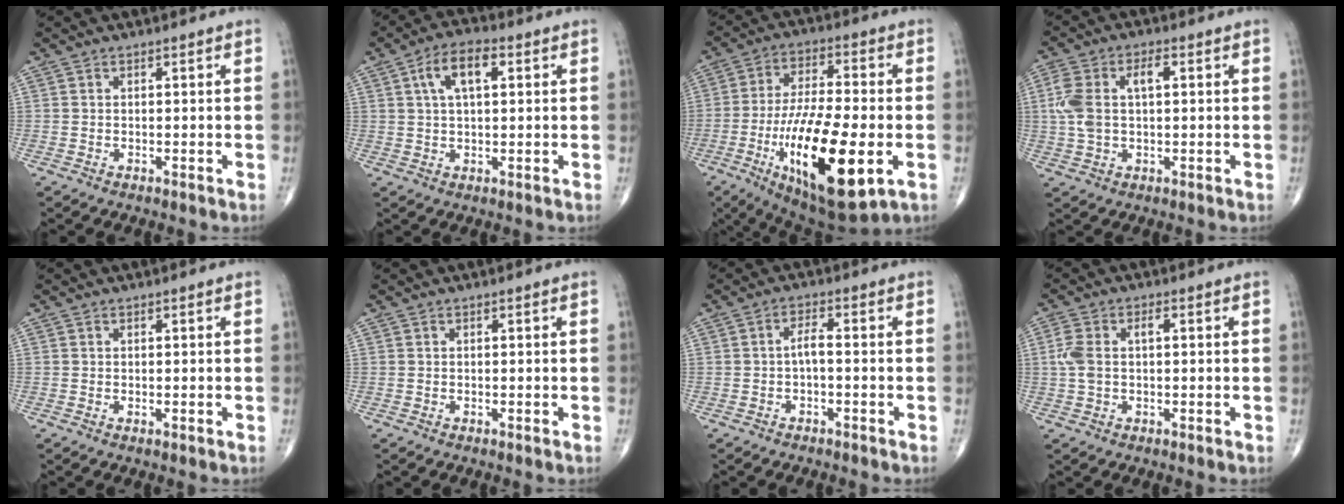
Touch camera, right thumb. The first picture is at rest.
{"total": 7.9, "force": [2.5, 3.7, 6.5], "torque": [-0.116, 0.011, 0.041]}
{"total": 22.9, "force": [-6.7, 7.4, 20.6], "torque": [-0.385, -0.008, -0.100]}
{"total": 8.7, "force": [1.2, 4.5, 7.3], "torque": [-0.170, 0.023, 0.027]}
{"total": 0.0}
{"total": 0.0}
{"total": 2.4, "force": [-0.6, 0.7, 2.2], "torque": [-0.041, 0.014, -0.011]}
{"total": 5.3, "force": [0.5, 2.8, 4.4], "torque": [-0.117, 0.020, 0.008]}